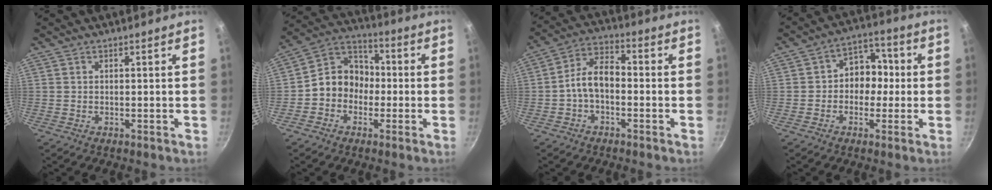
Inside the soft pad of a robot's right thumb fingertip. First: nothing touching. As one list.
[{"total": 10.6, "force": [-1.8, 8.9, 5.4], "torque": [-0.059, 0.042, -0.049]}, {"total": 8.0, "force": [-1.5, 4.8, 6.3], "torque": [-0.107, 0.034, -0.039]}, {"total": 8.5, "force": [-0.2, 6.5, 5.4], "torque": [-0.034, 0.032, -0.016]}]